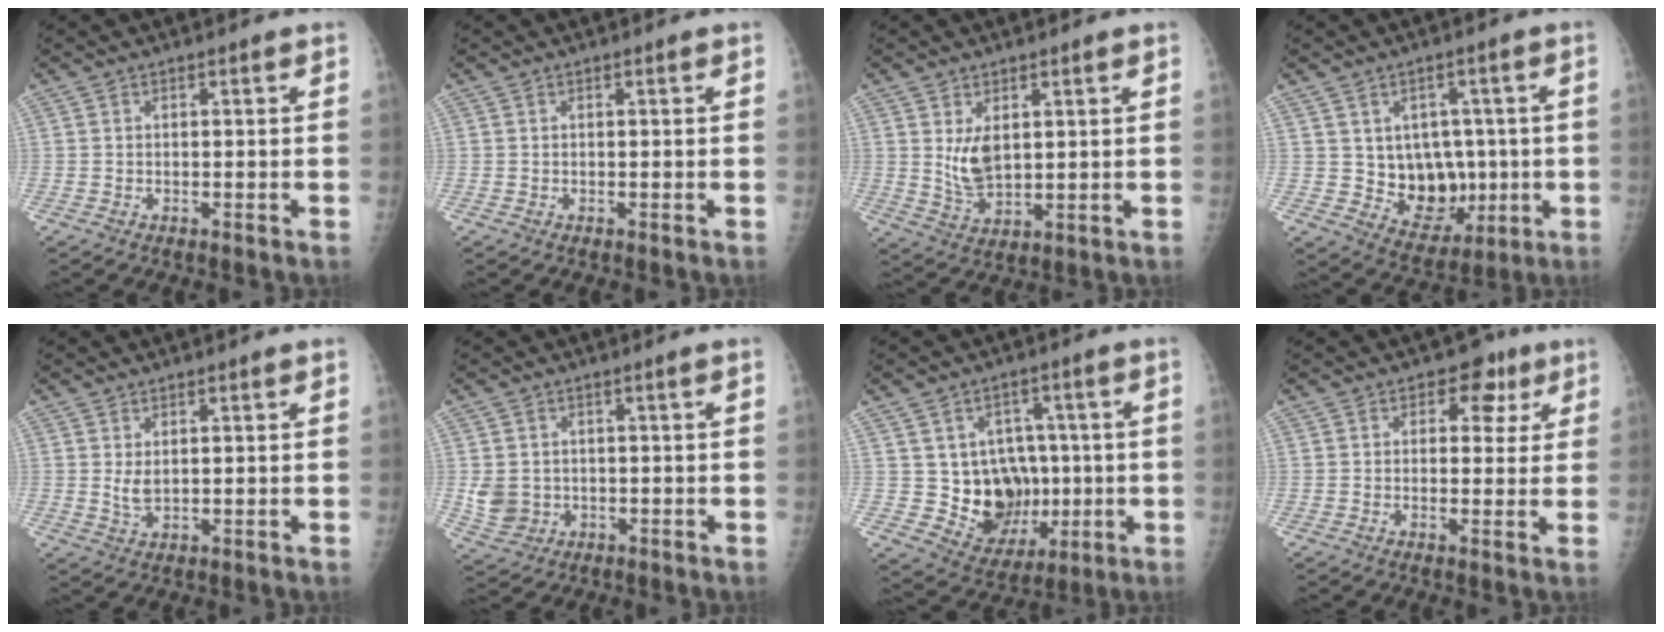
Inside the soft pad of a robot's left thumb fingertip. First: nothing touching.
{"total": 0.0}
{"total": 6.1, "force": [1.9, 3.4, 4.7], "torque": [-0.077, -0.020, 0.048]}
{"total": 11.2, "force": [-0.2, 8.9, 6.8], "torque": [-0.046, -0.007, 0.020]}
{"total": 2.9, "force": [0.9, 1.4, 2.3], "torque": [-0.039, -0.011, 0.023]}
{"total": 4.8, "force": [0.0, 4.1, 2.5], "torque": [-0.041, 0.005, 0.014]}
{"total": 12.7, "force": [-0.3, 10.8, 6.7], "torque": [-0.044, 0.001, 0.020]}
{"total": 6.4, "force": [2.7, 4.4, 3.7], "torque": [-0.001, -0.004, 0.026]}